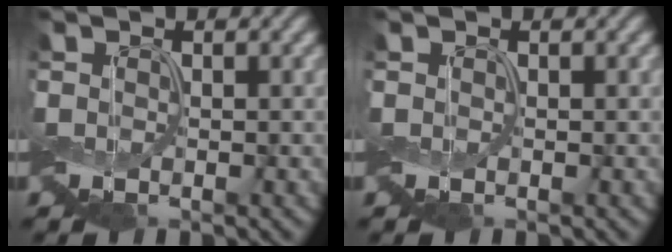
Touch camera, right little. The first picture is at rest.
{"total": 0.0}